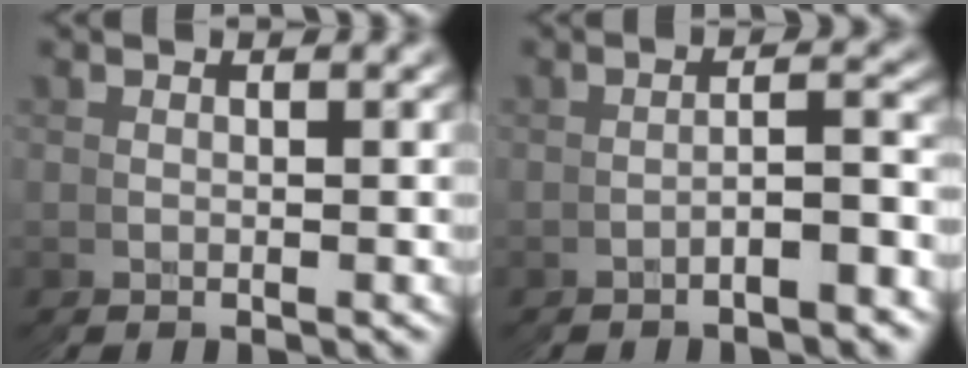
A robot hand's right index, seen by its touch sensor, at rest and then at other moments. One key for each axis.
{"total": 2.5, "fx": -2.0, "fy": -0.6, "fz": 1.4, "tx": -0.013, "ty": 0.009, "tz": -0.039}